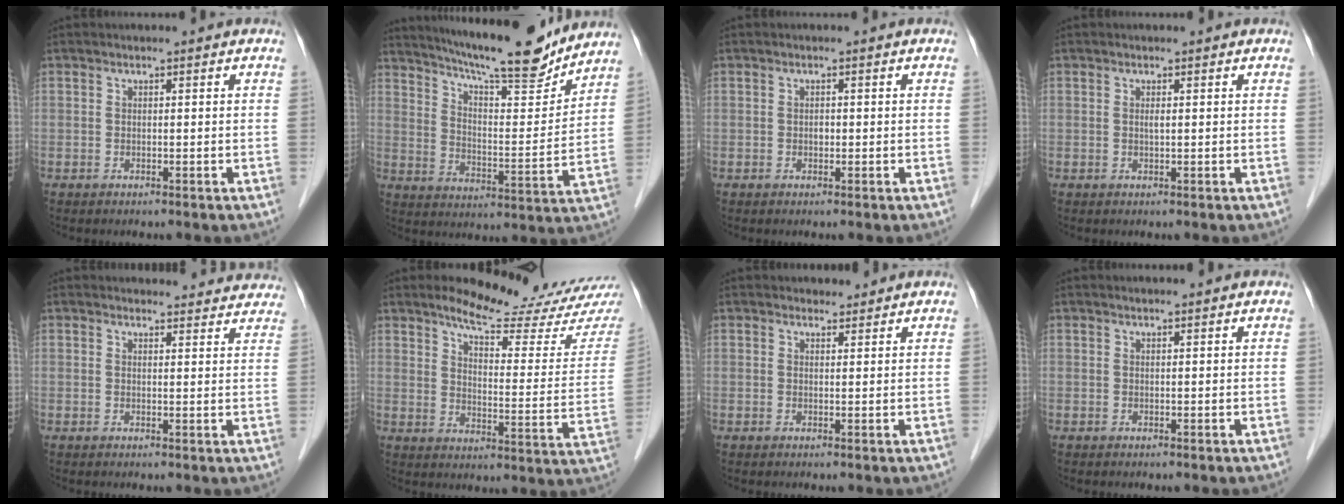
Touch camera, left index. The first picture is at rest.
{"total": 18.1, "force": [16.2, 2.0, 7.9], "torque": [-0.133, -0.012, 0.238]}
{"total": 0.8, "force": [-0.1, 0.6, 0.5], "torque": [-0.008, 0.002, -0.004]}
{"total": 0.5, "force": [0.2, 0.1, 0.5], "torque": [-0.013, -0.001, 0.003]}
{"total": 11.5, "force": [11.1, 2.7, 1.3], "torque": [0.024, 0.000, 0.098]}
{"total": 17.1, "force": [15.4, 1.1, 7.4], "torque": [-0.103, -0.072, 0.191]}
{"total": 1.6, "force": [1.5, 0.7, 0.0], "torque": [-0.003, 0.001, 0.021]}
{"total": 0.7, "force": [0.7, 0.0, 0.2], "torque": [-0.011, 0.008, 0.014]}